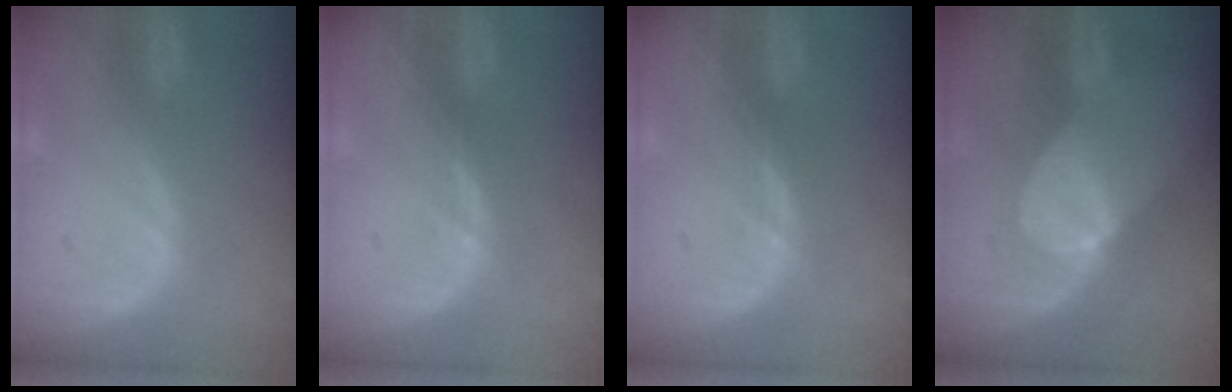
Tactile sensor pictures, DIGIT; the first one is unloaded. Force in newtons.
{"total": 0.8, "press": 0.6, "slide": 0.6}
{"total": 0.8, "press": 0.6, "slide": 0.6}
{"total": 7.4, "press": 6.8, "slide": 2.8}